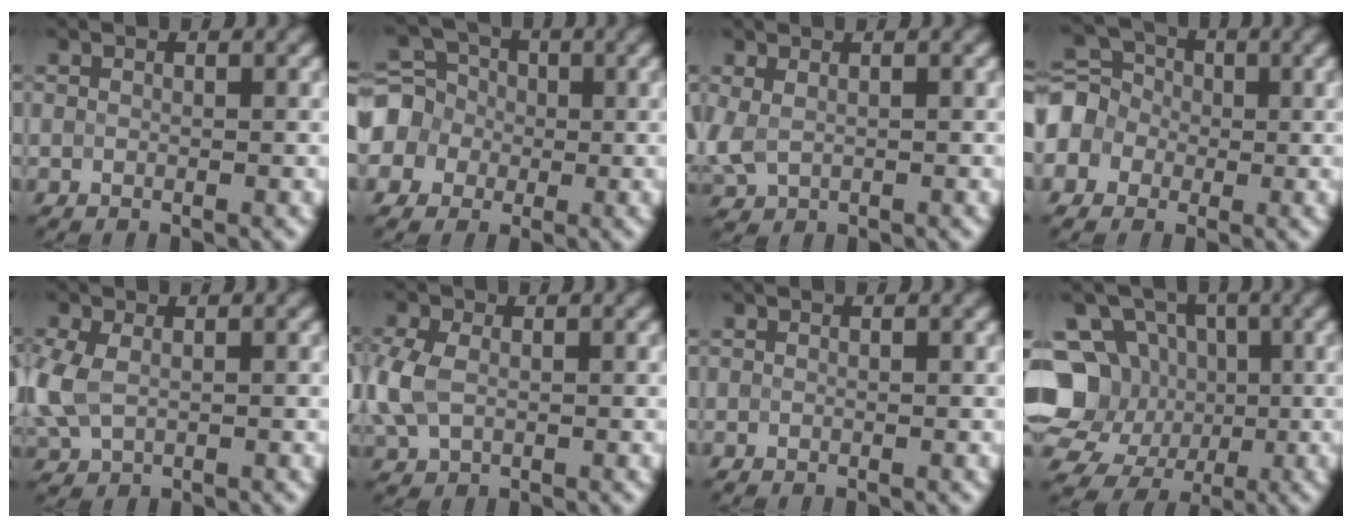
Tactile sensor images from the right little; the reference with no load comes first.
{"total": 6.0, "force": [-0.6, 5.6, 2.1], "torque": [-0.053, 0.016, -0.044]}
{"total": 2.3, "force": [-0.1, 1.6, 1.6], "torque": [-0.048, -0.007, 0.003]}
{"total": 5.3, "force": [-1.1, 4.7, 2.1], "torque": [-0.053, 0.011, -0.037]}
{"total": 3.9, "force": [-0.1, 2.7, 2.8], "torque": [-0.087, -0.004, 0.000]}
{"total": 4.1, "force": [-0.1, 3.0, 2.9], "torque": [-0.084, 0.001, -0.006]}
{"total": 0.0}
{"total": 11.9, "force": [-1.4, 11.0, 4.4], "torque": [-0.100, 0.013, -0.045]}